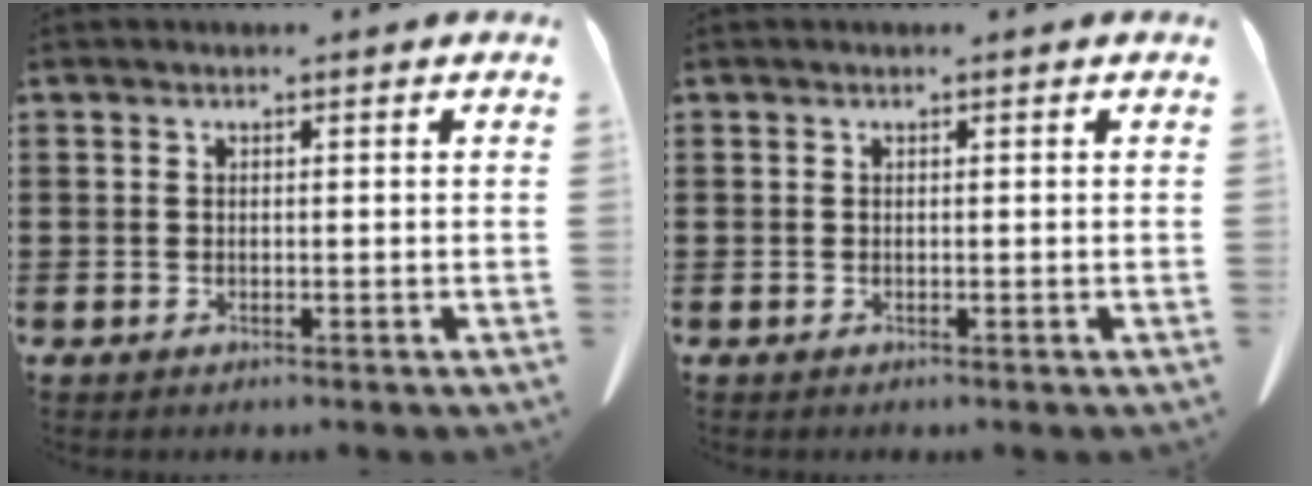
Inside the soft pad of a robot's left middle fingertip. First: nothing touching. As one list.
[{"total": 0.0}]